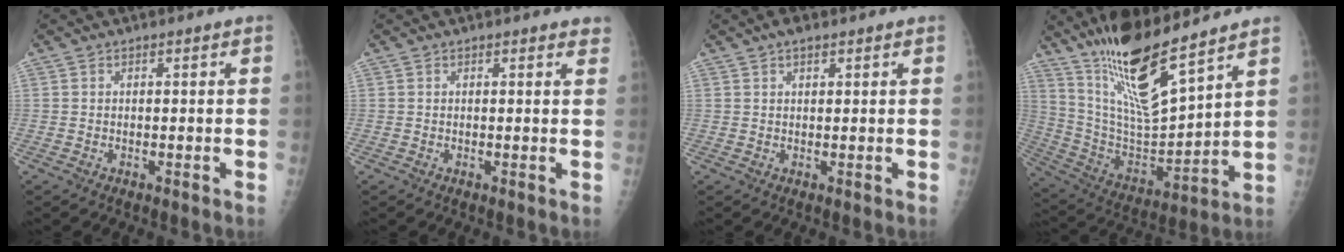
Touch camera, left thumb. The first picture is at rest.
{"total": 1.5, "force": [1.2, 0.5, 0.6], "torque": [0.001, -0.002, 0.009]}
{"total": 2.1, "force": [1.3, 0.9, 1.4], "torque": [-0.018, 0.000, 0.021]}
{"total": 18.5, "force": [13.2, 3.5, 12.5], "torque": [-0.207, -0.074, 0.258]}